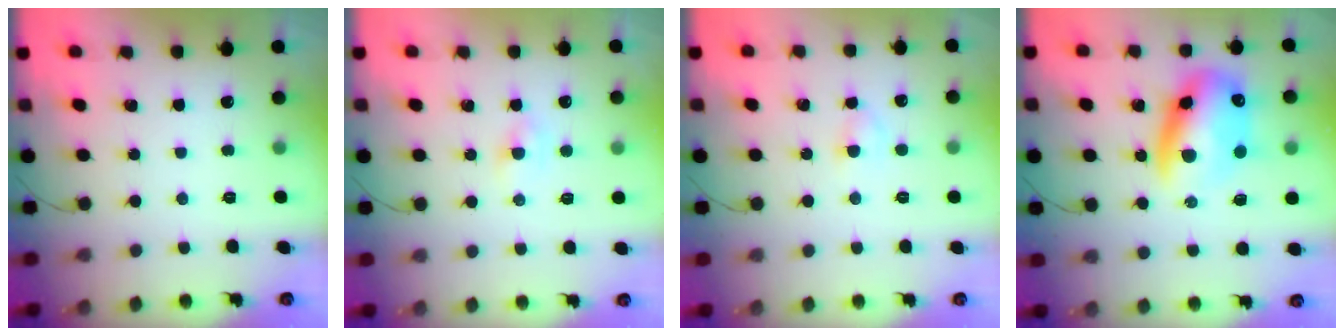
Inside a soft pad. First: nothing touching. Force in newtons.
{"total": 1.8, "press": 1.7, "slide": 0.7}
{"total": 2.6, "press": 2.4, "slide": 1.1}
{"total": 13.5, "press": 13.2, "slide": 3.1}